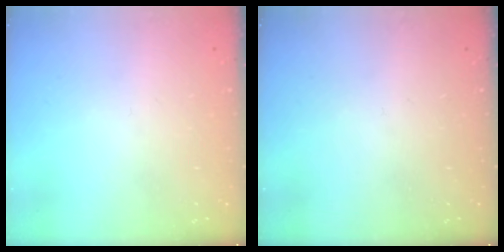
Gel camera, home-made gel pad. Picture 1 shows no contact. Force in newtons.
{"total": 0.0}